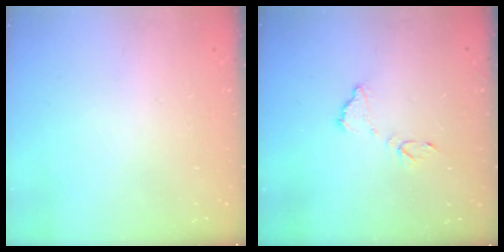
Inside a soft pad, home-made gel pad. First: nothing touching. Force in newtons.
{"total": 8.8, "press": 8.8, "slide": 0.6}